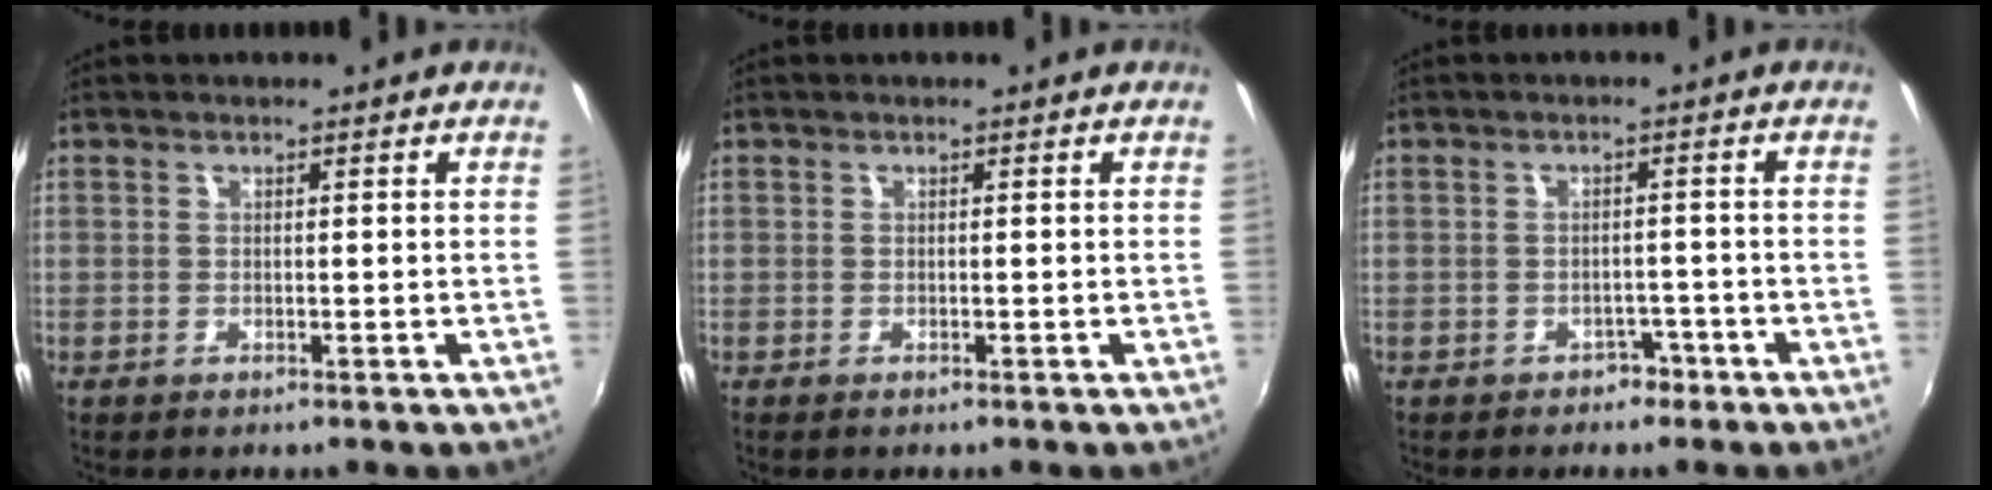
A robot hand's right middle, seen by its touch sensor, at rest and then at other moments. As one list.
[{"total": 0.0}, {"total": 2.9, "force": [-2.2, 1.9, 0.5], "torque": [-0.012, 0.005, -0.028]}]